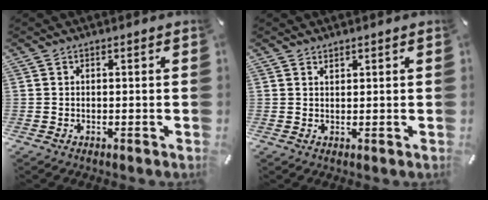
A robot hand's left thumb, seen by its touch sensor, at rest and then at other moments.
{"total": 1.2, "force": [1.1, 0.5, 0.1], "torque": [-0.002, -0.002, 0.021]}